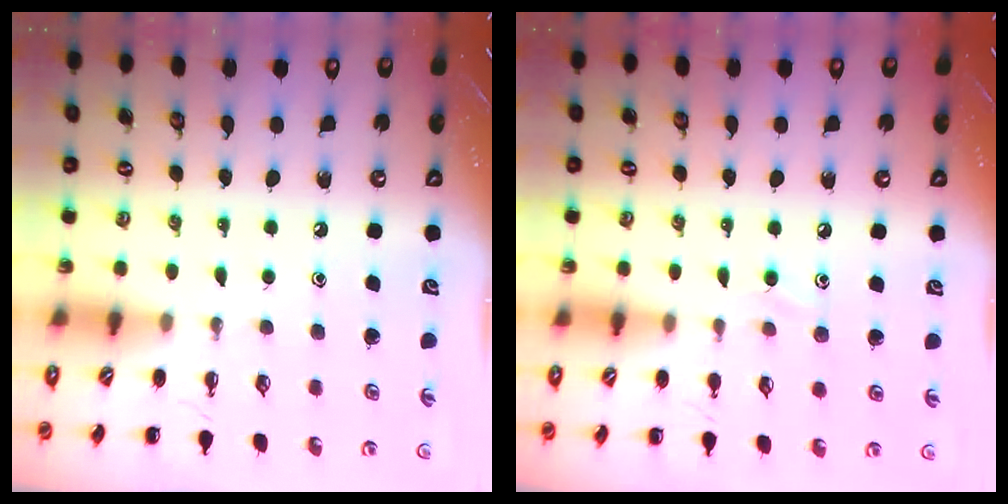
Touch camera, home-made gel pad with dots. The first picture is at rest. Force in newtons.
{"total": 5.9, "press": 5.5, "slide": 2.1}